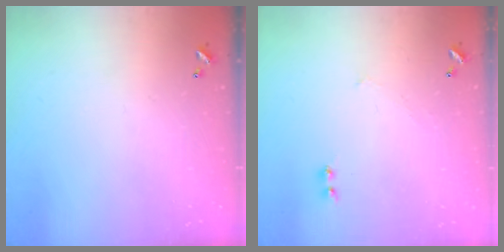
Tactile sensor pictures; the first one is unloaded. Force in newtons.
{"total": 2.9, "press": 2.9, "slide": 0.4}